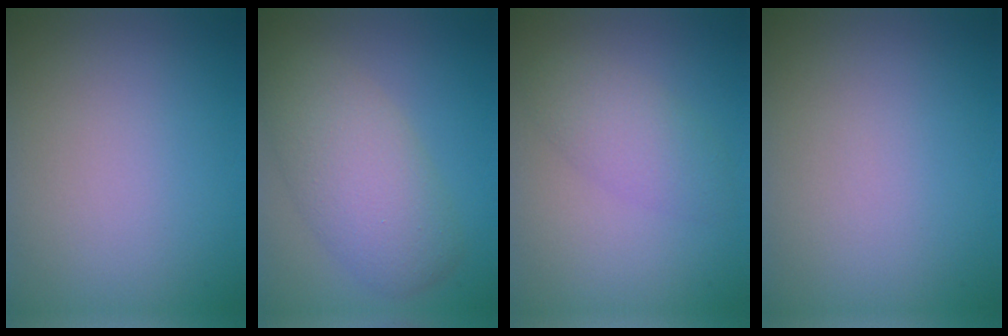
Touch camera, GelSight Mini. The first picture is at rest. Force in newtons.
{"total": 5.9, "press": 5.9, "slide": 0.4}
{"total": 2.9, "press": 2.9, "slide": 0.1}
{"total": 0.0}